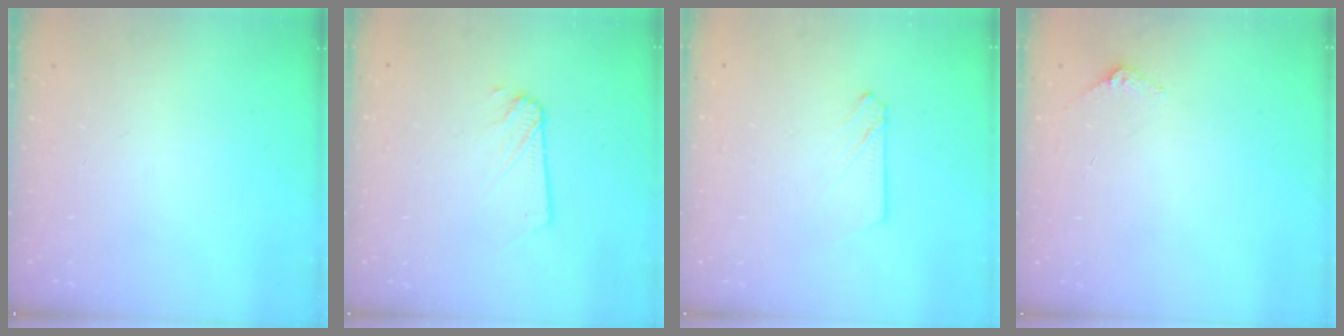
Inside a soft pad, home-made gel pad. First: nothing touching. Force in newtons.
{"total": 1.9, "press": 1.9, "slide": 0.3}
{"total": 3.0, "press": 3.0, "slide": 0.4}
{"total": 2.9, "press": 2.9, "slide": 0.2}